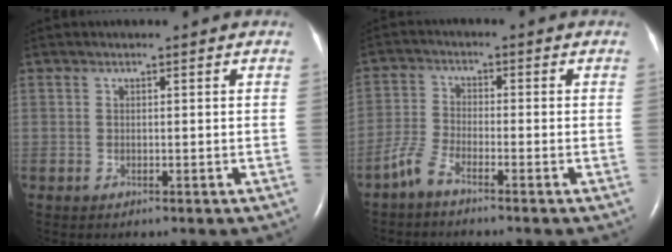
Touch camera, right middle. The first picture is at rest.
{"total": 3.6, "force": [-3.0, 0.5, 2.0], "torque": [-0.053, -0.004, -0.070]}